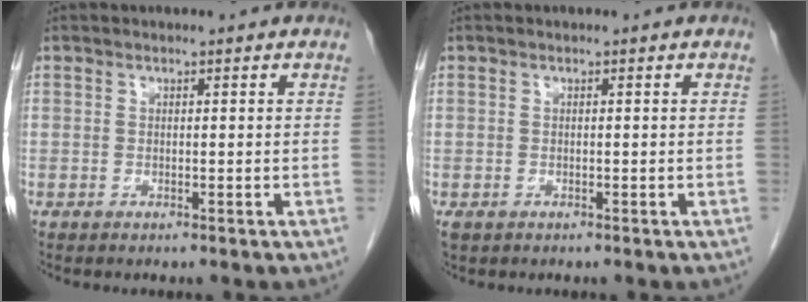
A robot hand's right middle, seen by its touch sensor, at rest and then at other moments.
{"total": 0.8, "force": [-0.3, 0.7, 0.4], "torque": [-0.009, 0.001, 0.000]}